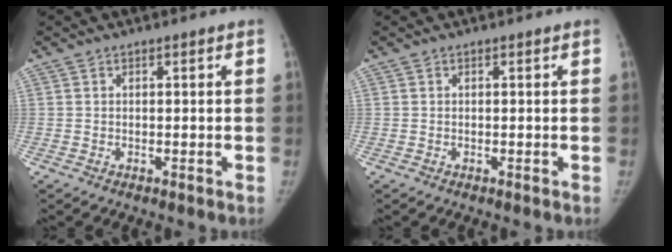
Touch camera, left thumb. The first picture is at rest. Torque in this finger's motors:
{"motor_torque": [-0.03, 0.03, 0.17, -0.17, 0.00]}